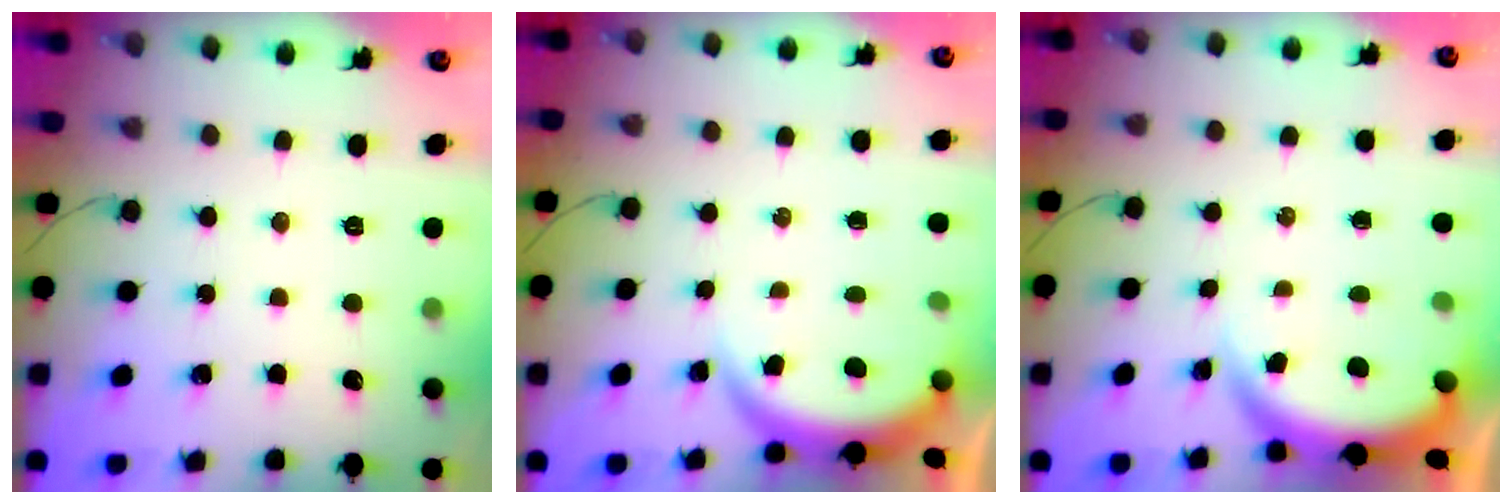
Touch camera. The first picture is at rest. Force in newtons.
{"total": 3.7, "press": 3.7, "slide": 0.2}
{"total": 3.8, "press": 3.8, "slide": 0.2}